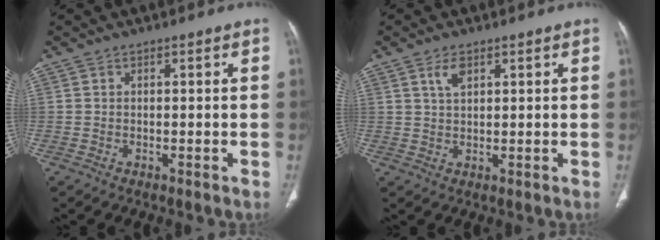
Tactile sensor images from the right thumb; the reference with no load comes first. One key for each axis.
{"total": 2.9, "fx": 1.6, "fy": 1.4, "fz": 2.0, "tx": -0.035, "ty": -0.005, "tz": 0.034}